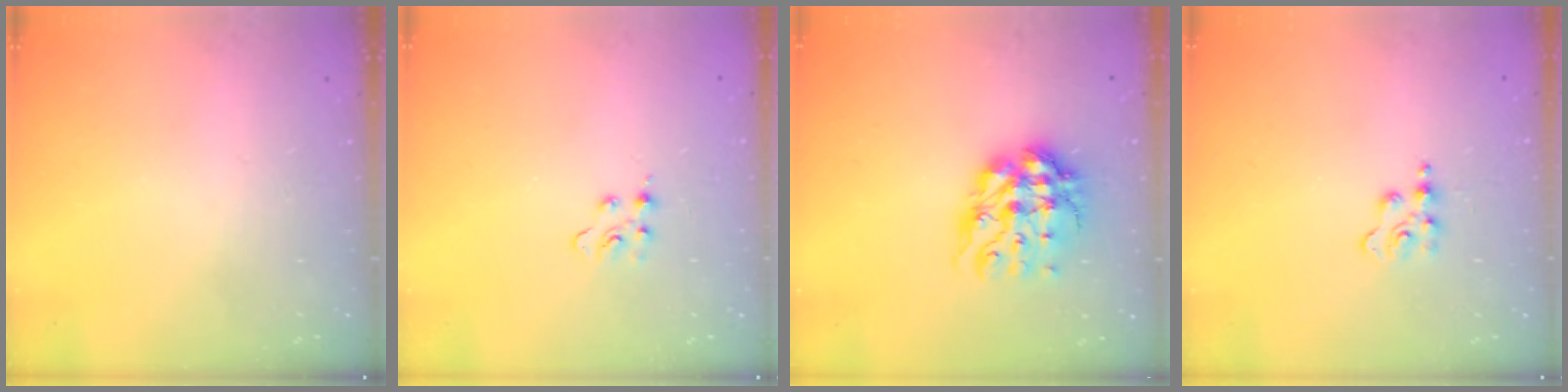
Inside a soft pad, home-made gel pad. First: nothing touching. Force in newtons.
{"total": 4.4, "press": 4.3, "slide": 0.5}
{"total": 10.9, "press": 10.8, "slide": 1.4}
{"total": 2.7, "press": 2.7, "slide": 0.5}